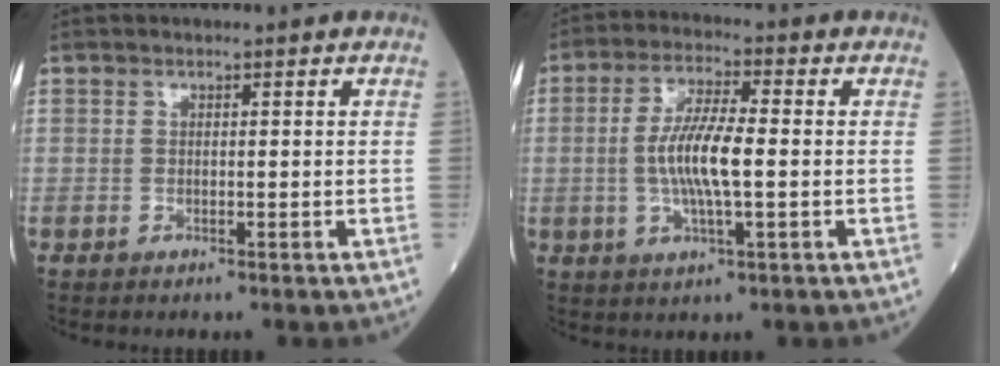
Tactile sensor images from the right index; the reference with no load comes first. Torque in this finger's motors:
{"motor_torque": [0.83, 0.06, 0.51, 0.17]}